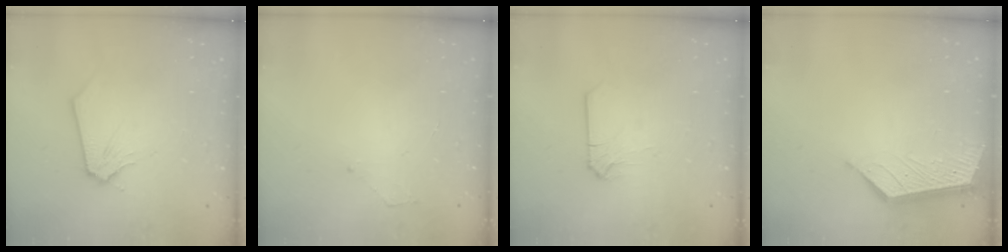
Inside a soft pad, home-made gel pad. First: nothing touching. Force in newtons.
{"total": 3.5, "press": 3.5, "slide": 0.6}
{"total": 0.0}
{"total": 5.9, "press": 5.8, "slide": 0.4}